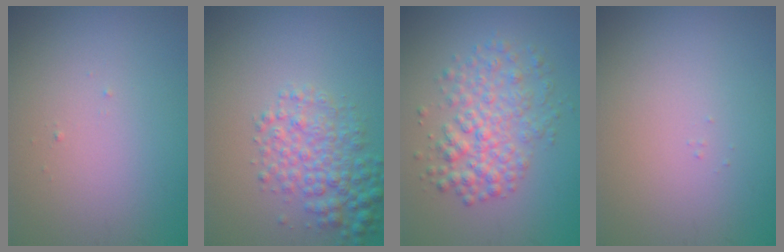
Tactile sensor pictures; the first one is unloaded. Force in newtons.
{"total": 4.2, "press": 4.2, "slide": 0.1}
{"total": 4.5, "press": 4.5, "slide": 0.1}
{"total": 0.0}